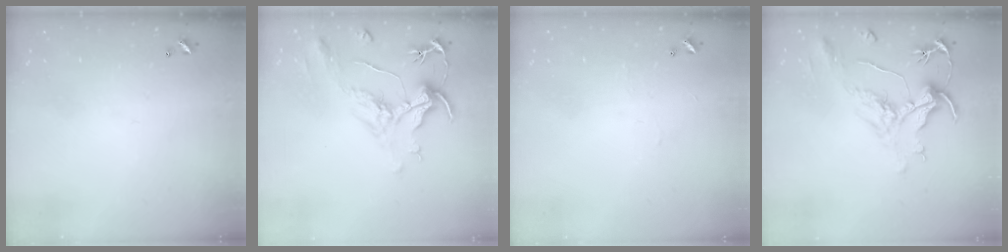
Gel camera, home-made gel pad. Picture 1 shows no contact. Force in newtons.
{"total": 2.2, "press": 1.7, "slide": 1.4}
{"total": 2.3, "press": 2.3, "slide": 0.4}
{"total": 2.2, "press": 1.7, "slide": 1.3}